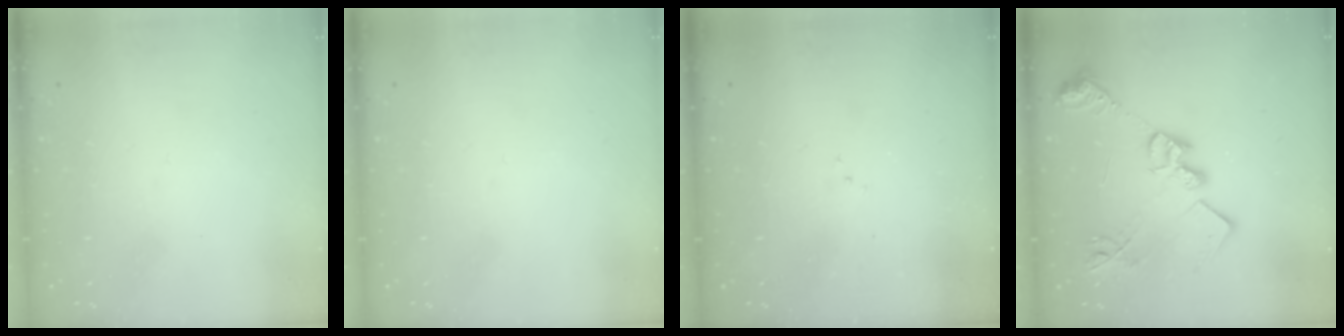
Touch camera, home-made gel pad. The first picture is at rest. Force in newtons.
{"total": 0.0}
{"total": 5.8, "press": 5.8, "slide": 0.7}
{"total": 18.5, "press": 18.4, "slide": 1.3}